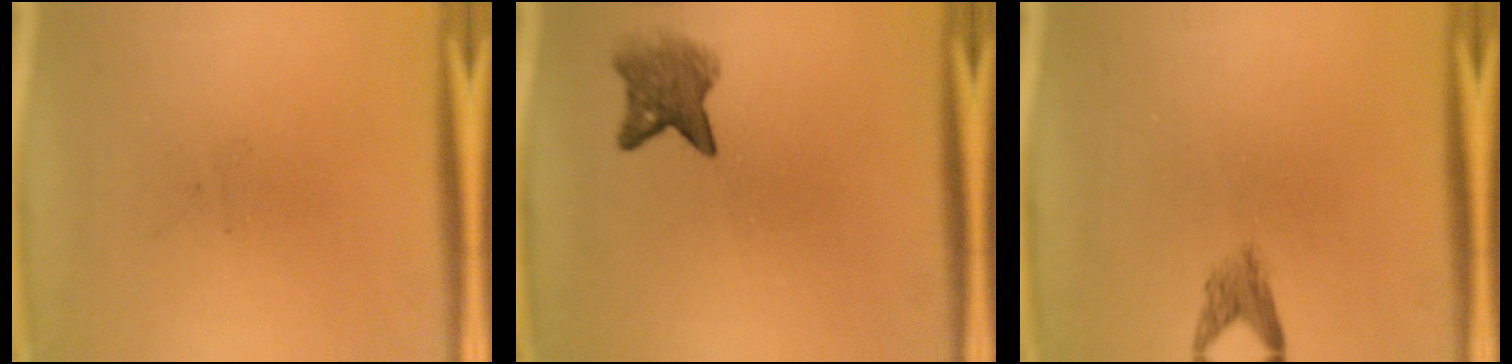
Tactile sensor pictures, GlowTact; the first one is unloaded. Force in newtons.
{"total": 4.2}
{"total": 2.0}